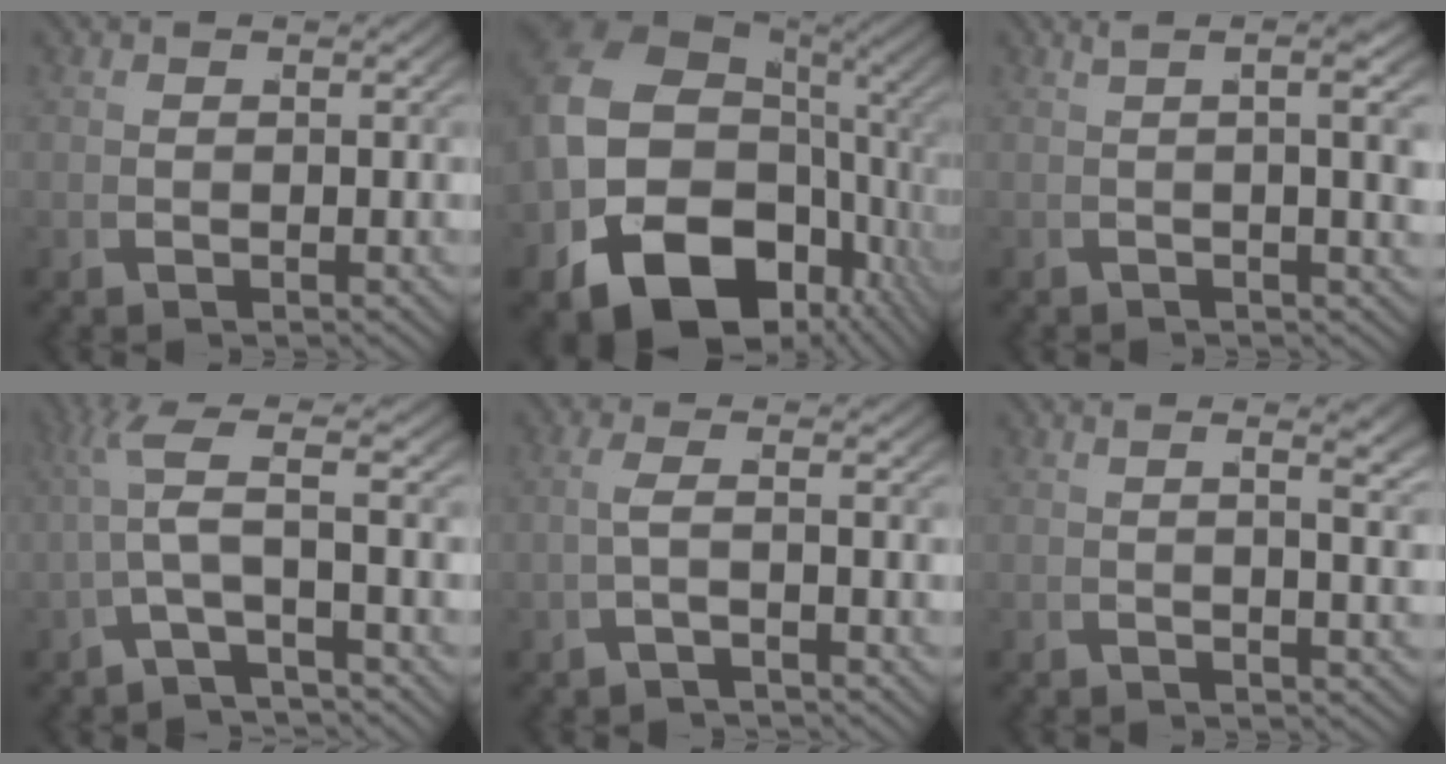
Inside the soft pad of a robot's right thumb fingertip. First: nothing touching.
{"total": 18.0, "force": [-4.3, 12.2, 12.5], "torque": [-0.235, -0.074, -0.036]}
{"total": 5.1, "force": [1.7, 1.3, 4.6], "torque": [-0.041, 0.017, 0.020]}
{"total": 4.4, "force": [0.4, 1.2, 4.3], "torque": [-0.083, 0.001, 0.010]}
{"total": 1.6, "force": [-0.7, 0.2, 1.5], "torque": [-0.039, -0.001, -0.008]}
{"total": 3.0, "force": [0.9, 0.6, 2.8], "torque": [-0.034, 0.004, 0.010]}